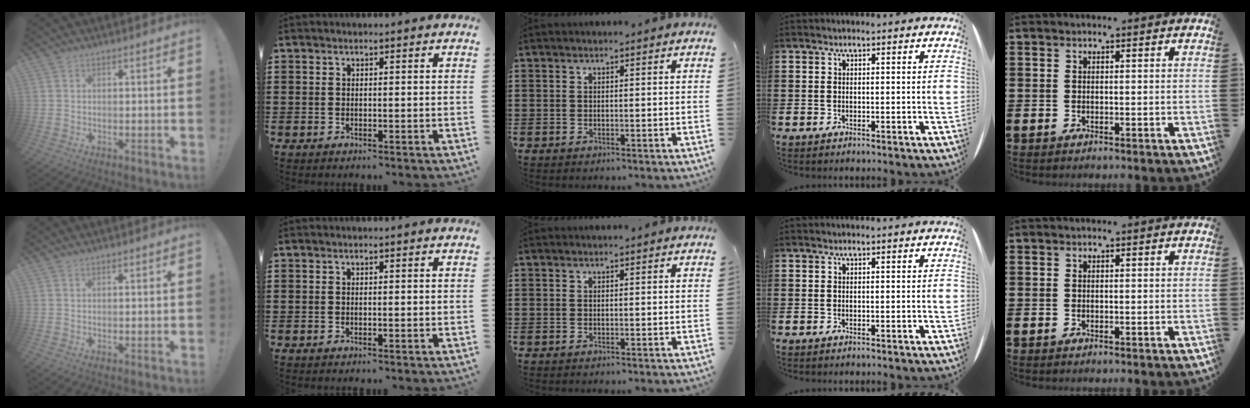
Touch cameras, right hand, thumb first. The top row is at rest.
{}